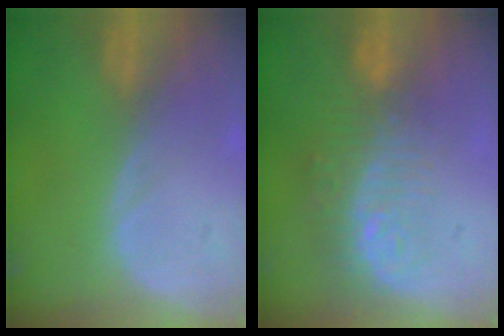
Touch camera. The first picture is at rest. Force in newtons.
{"total": 9.9, "press": 8.1, "slide": 5.7}